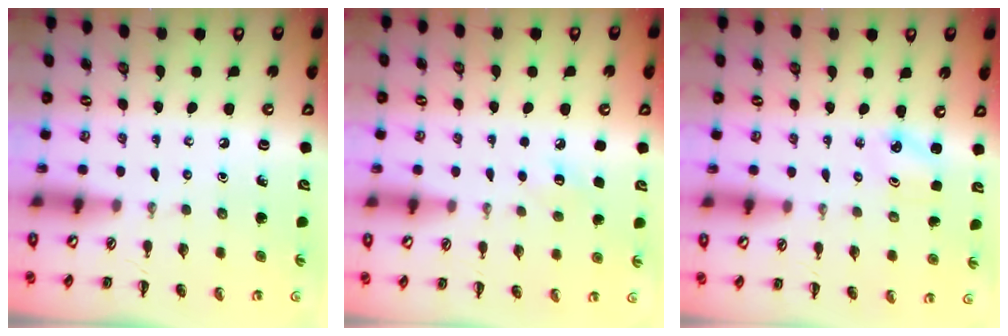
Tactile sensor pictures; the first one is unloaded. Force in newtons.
{"total": 5.8, "press": 5.7, "slide": 1.5}
{"total": 2.0, "press": 2.0, "slide": 0.6}